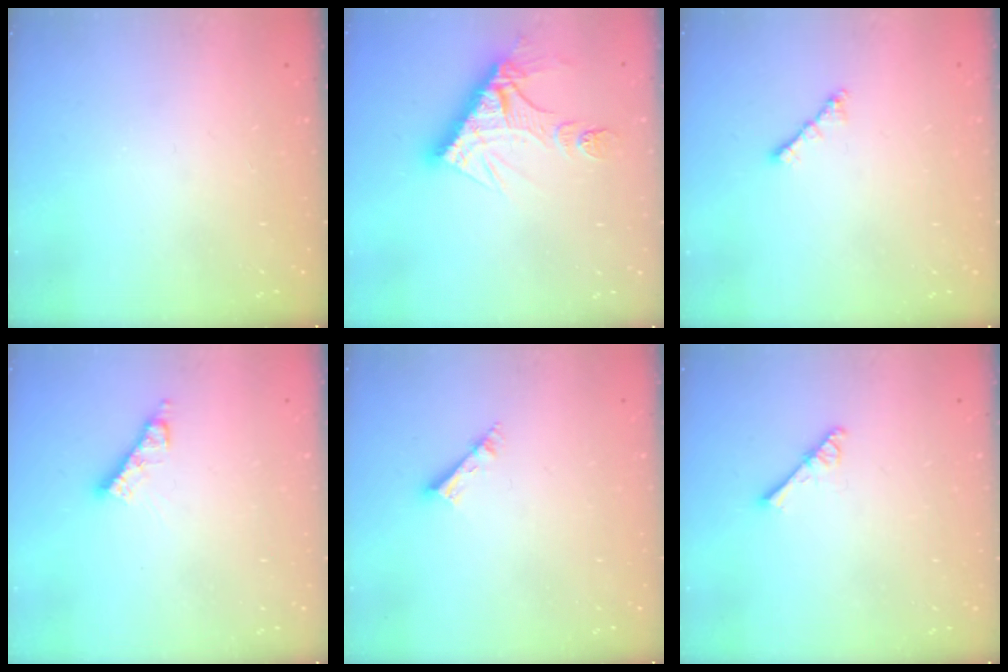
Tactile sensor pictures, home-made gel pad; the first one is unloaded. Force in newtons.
{"total": 13.5, "press": 13.4, "slide": 1.2}
{"total": 2.0, "press": 1.9, "slide": 0.6}
{"total": 6.1, "press": 6.1, "slide": 0.4}
{"total": 4.2, "press": 4.2, "slide": 0.2}
{"total": 2.5, "press": 2.5, "slide": 0.3}